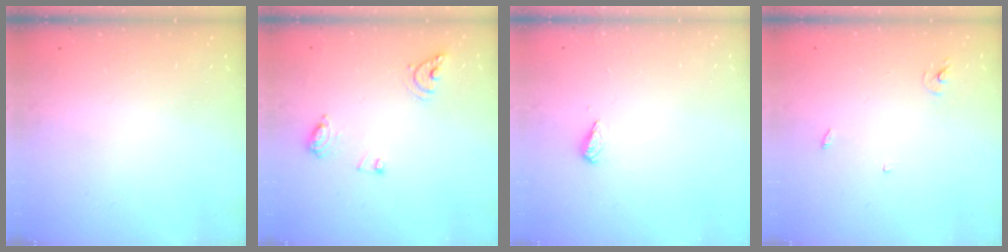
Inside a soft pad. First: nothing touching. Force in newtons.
{"total": 8.3, "press": 8.2, "slide": 0.9}
{"total": 2.7, "press": 2.6, "slide": 0.4}
{"total": 2.4, "press": 2.4, "slide": 0.1}